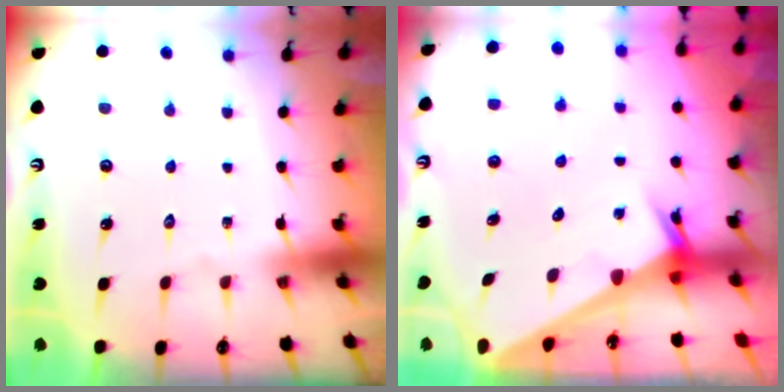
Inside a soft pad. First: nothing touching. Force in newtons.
{"total": 2.2, "press": 2.2, "slide": 0.1}